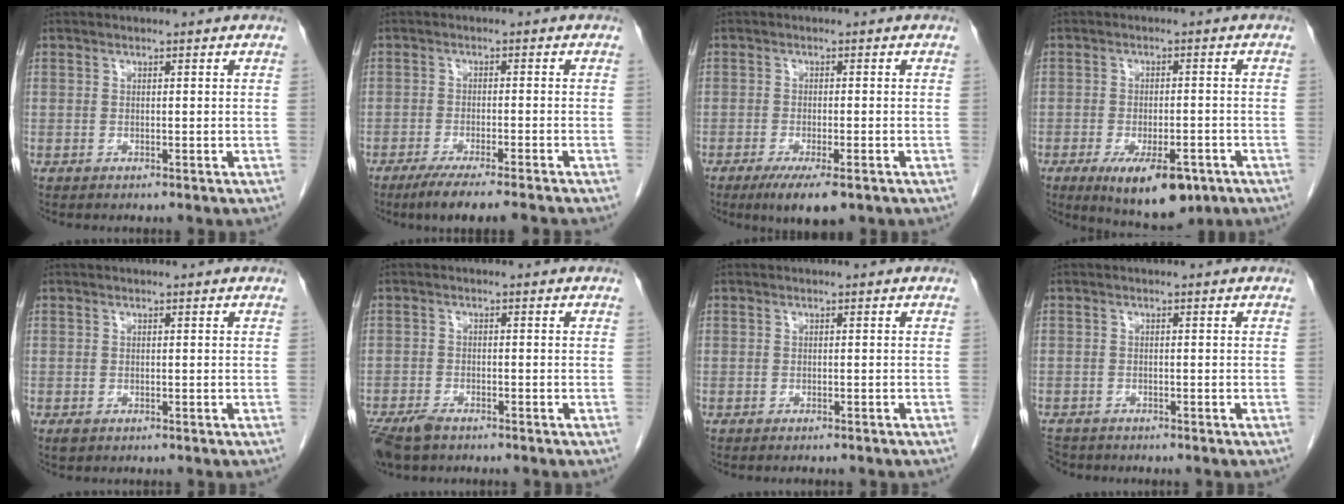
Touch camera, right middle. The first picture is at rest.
{"total": 8.3, "force": [-6.7, -0.3, 4.8], "torque": [-0.060, -0.020, -0.106]}
{"total": 6.3, "force": [-3.9, 1.2, 4.8], "torque": [-0.076, -0.016, -0.058]}
{"total": 10.7, "force": [-6.1, 3.9, 7.9], "torque": [-0.119, -0.013, -0.084]}
{"total": 0.8, "force": [-0.4, 0.5, 0.4], "torque": [-0.010, 0.000, -0.003]}
{"total": 5.6, "force": [-4.3, 2.2, 2.9], "torque": [-0.055, -0.009, -0.075]}
{"total": 2.6, "force": [-2.3, 0.6, 1.0], "torque": [-0.017, -0.005, -0.023]}
{"total": 4.0, "force": [-3.6, 1.7, 0.7], "torque": [-0.014, -0.008, -0.062]}